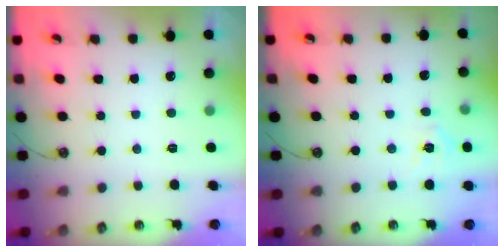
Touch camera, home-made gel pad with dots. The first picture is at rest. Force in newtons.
{"total": 5.4, "press": 5.3, "slide": 0.6}